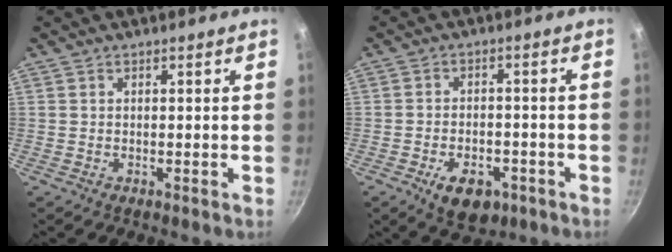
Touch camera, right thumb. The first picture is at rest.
{"total": 8.8, "force": [-4.2, 5.3, 5.6], "torque": [-0.060, 0.017, -0.056]}